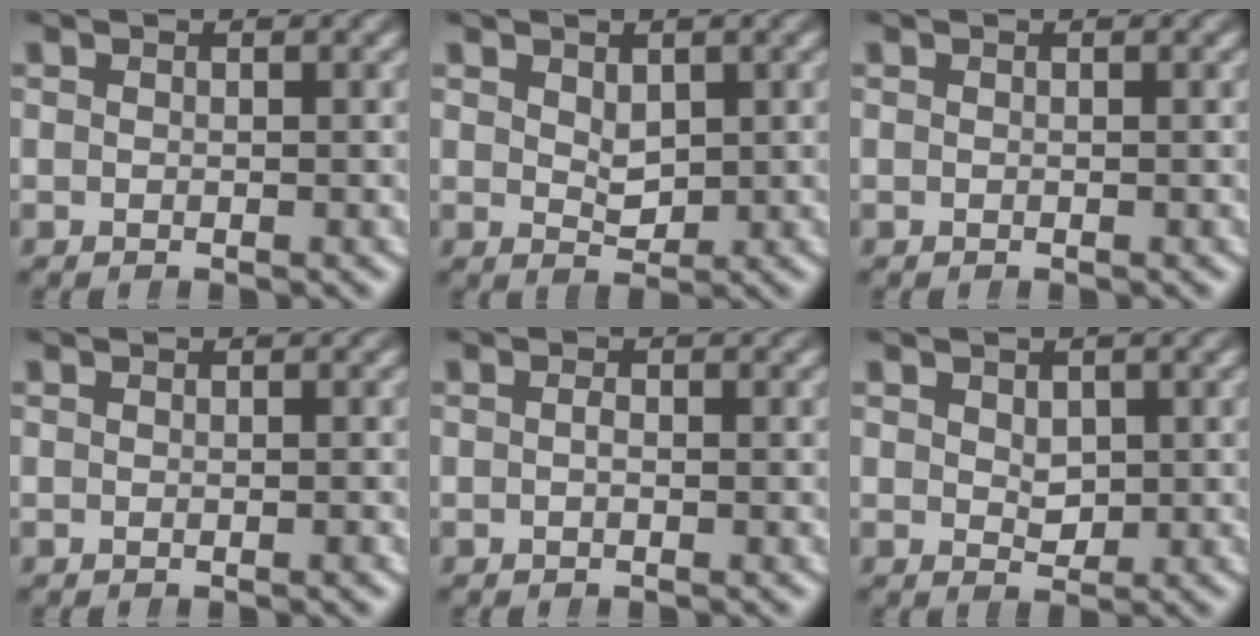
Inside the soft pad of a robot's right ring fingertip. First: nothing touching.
{"total": 1.3, "force": [0.8, 0.5, 0.9], "torque": [-0.012, -0.014, 0.024]}
{"total": 0.0}
{"total": 0.0}
{"total": 0.5, "force": [-0.4, 0.1, 0.4], "torque": [-0.014, -0.004, -0.007]}
{"total": 1.1, "force": [0.6, 0.7, 0.7], "torque": [-0.012, -0.013, 0.019]}